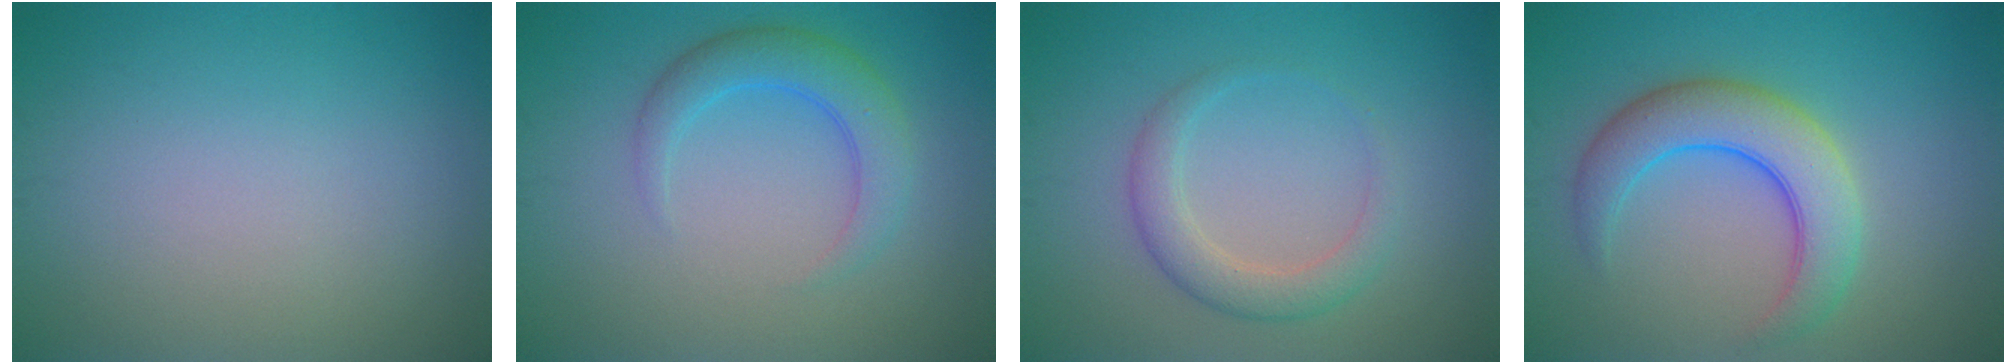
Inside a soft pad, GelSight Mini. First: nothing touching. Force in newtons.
{"total": 3.6, "press": 3.6, "slide": 0.2}
{"total": 2.9, "press": 2.9, "slide": 0.1}
{"total": 5.8, "press": 5.8, "slide": 0.1}